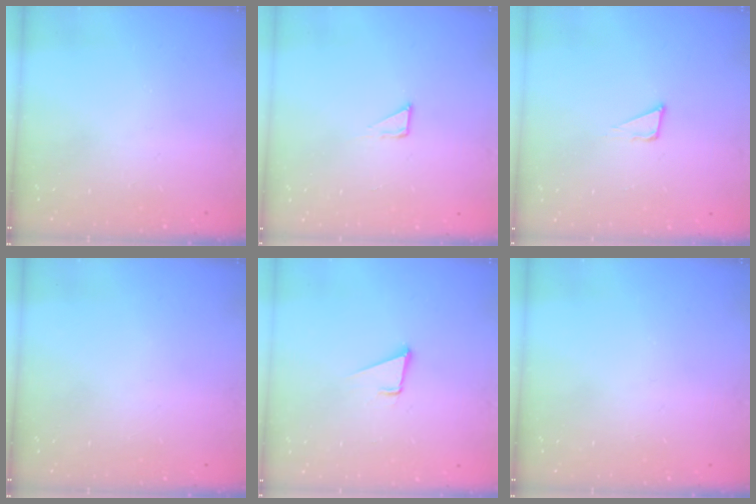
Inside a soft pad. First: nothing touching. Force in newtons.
{"total": 2.1, "press": 2.1, "slide": 0.1}
{"total": 3.6, "press": 3.5, "slide": 0.9}
{"total": 0.0}
{"total": 3.6, "press": 2.7, "slide": 2.4}
{"total": 0.0}